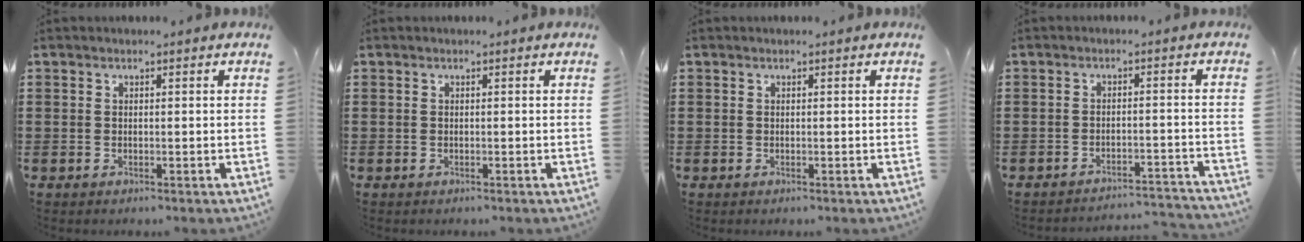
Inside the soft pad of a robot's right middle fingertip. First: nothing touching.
{"total": 0.0}
{"total": 0.0}
{"total": 3.0, "force": [-3.0, -0.1, 0.3], "torque": [-0.009, -0.001, -0.063]}